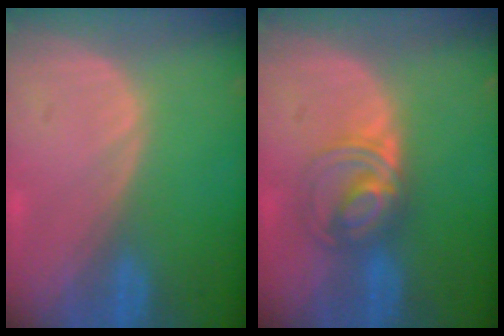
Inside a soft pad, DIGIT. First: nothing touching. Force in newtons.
{"total": 5.6, "press": 5.5, "slide": 0.6}